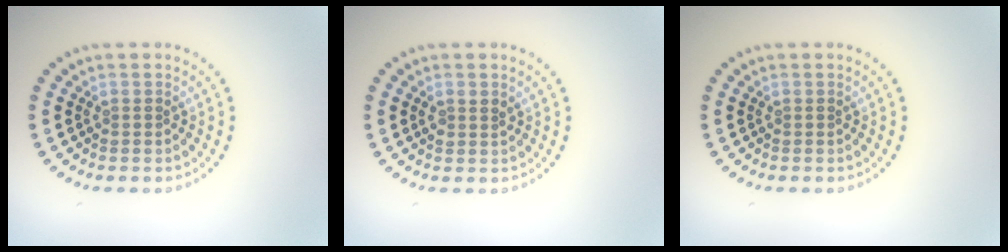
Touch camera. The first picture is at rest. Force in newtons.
{"total": 1.2, "press": 1.0, "slide": 0.6}
{"total": 0.0}